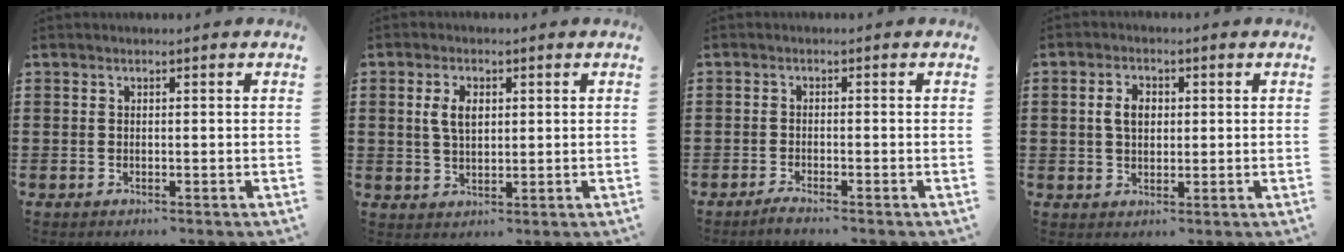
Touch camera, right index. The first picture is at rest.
{"total": 4.1, "force": [0.9, 2.2, 3.3], "torque": [-0.070, 0.011, 0.015]}
{"total": 1.4, "force": [-1.3, -0.2, 0.5], "torque": [-0.009, -0.003, -0.024]}
{"total": 3.7, "force": [0.5, 2.4, 2.7], "torque": [-0.061, 0.012, 0.007]}